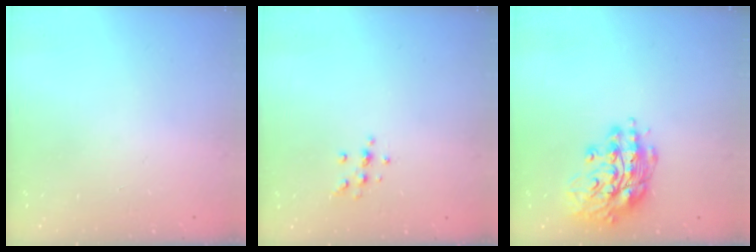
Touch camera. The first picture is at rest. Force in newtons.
{"total": 5.6, "press": 5.6, "slide": 0.6}
{"total": 15.2, "press": 15.2, "slide": 0.8}